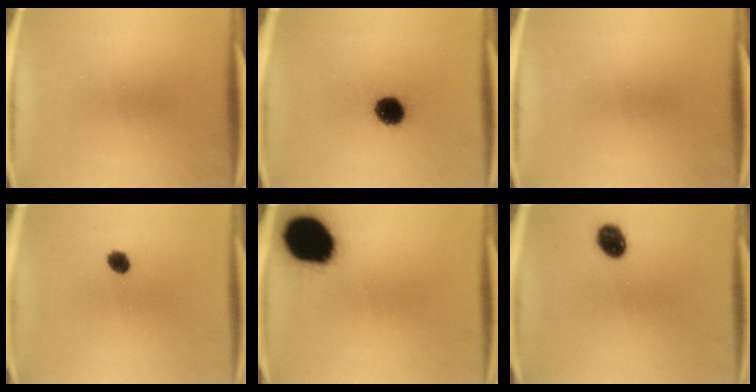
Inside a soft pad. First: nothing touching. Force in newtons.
{"total": 8.1}
{"total": 0.0}
{"total": 2.9}
{"total": 18.7}
{"total": 6.3}